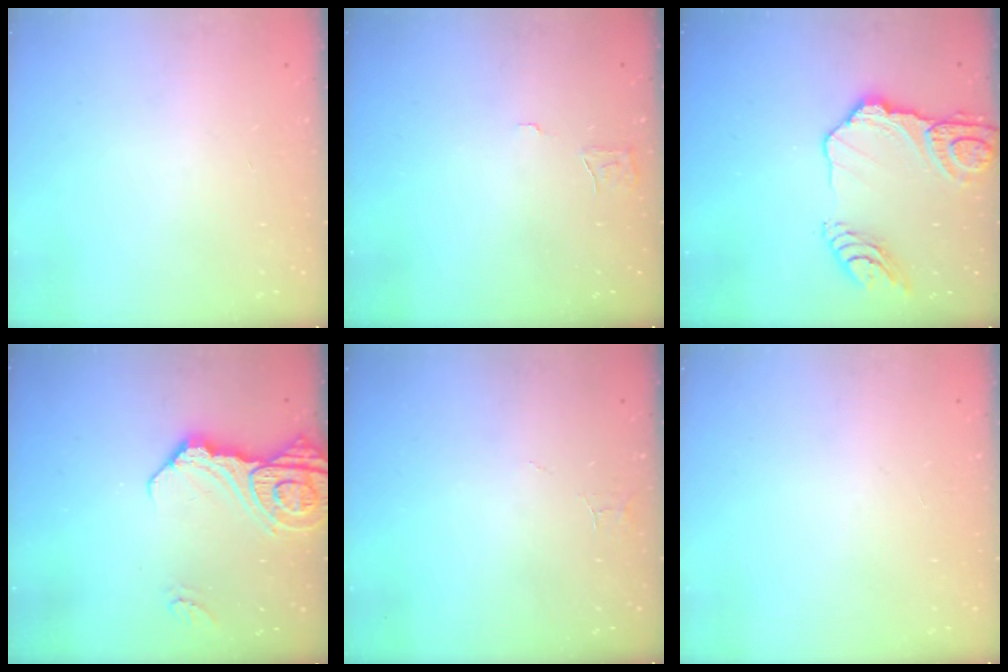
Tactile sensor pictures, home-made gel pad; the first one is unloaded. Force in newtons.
{"total": 3.9, "press": 3.8, "slide": 0.4}
{"total": 16.6, "press": 16.5, "slide": 1.8}
{"total": 13.9, "press": 13.9, "slide": 1.5}
{"total": 3.5, "press": 3.5, "slide": 0.2}
{"total": 0.0}